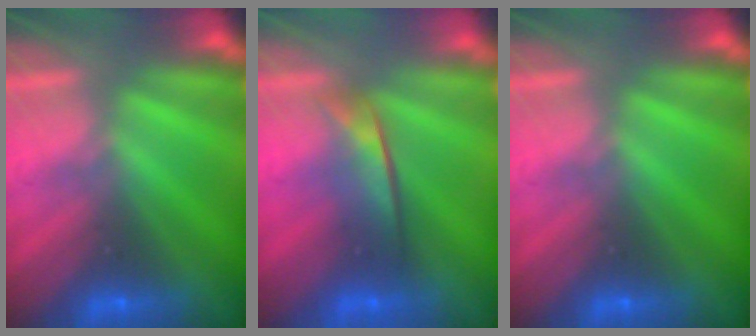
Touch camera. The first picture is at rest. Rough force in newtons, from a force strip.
{"total": 2.0}
{"total": 0.0}